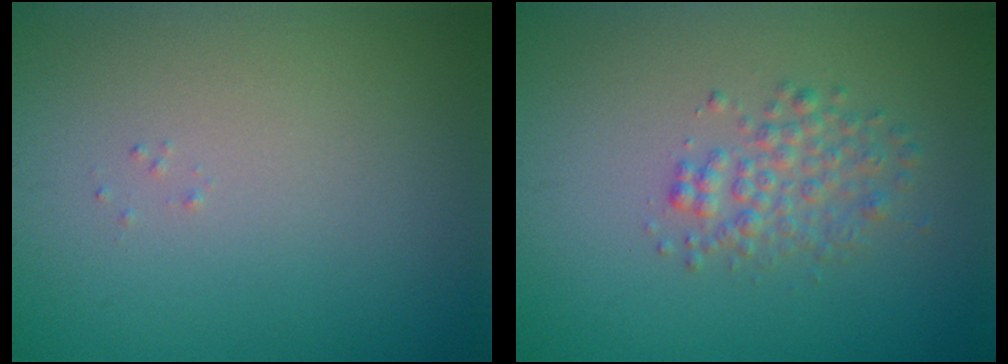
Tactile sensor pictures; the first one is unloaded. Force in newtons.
{"total": 2.5, "press": 2.5, "slide": 0.0}